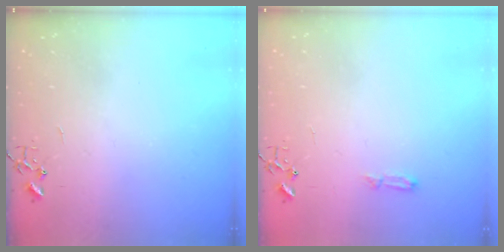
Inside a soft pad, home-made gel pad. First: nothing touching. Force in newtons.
{"total": 4.8, "press": 4.8, "slide": 0.5}